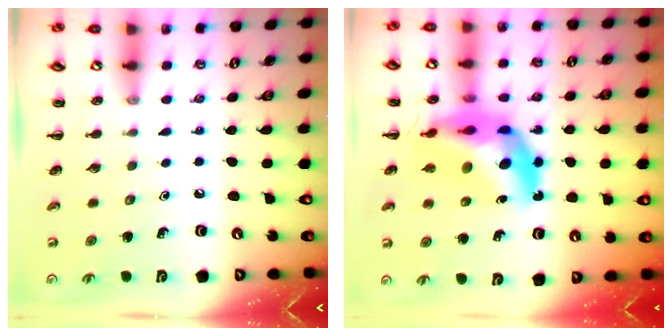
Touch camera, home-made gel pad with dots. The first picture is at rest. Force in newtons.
{"total": 16.7, "press": 16.1, "slide": 4.6}